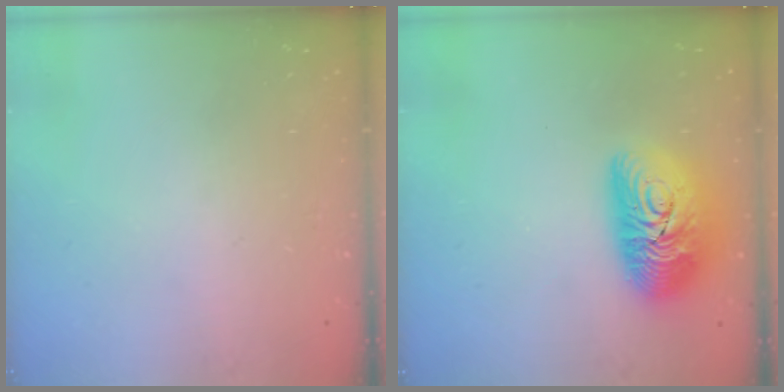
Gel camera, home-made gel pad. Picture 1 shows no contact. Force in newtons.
{"total": 14.6, "press": 14.6, "slide": 1.2}